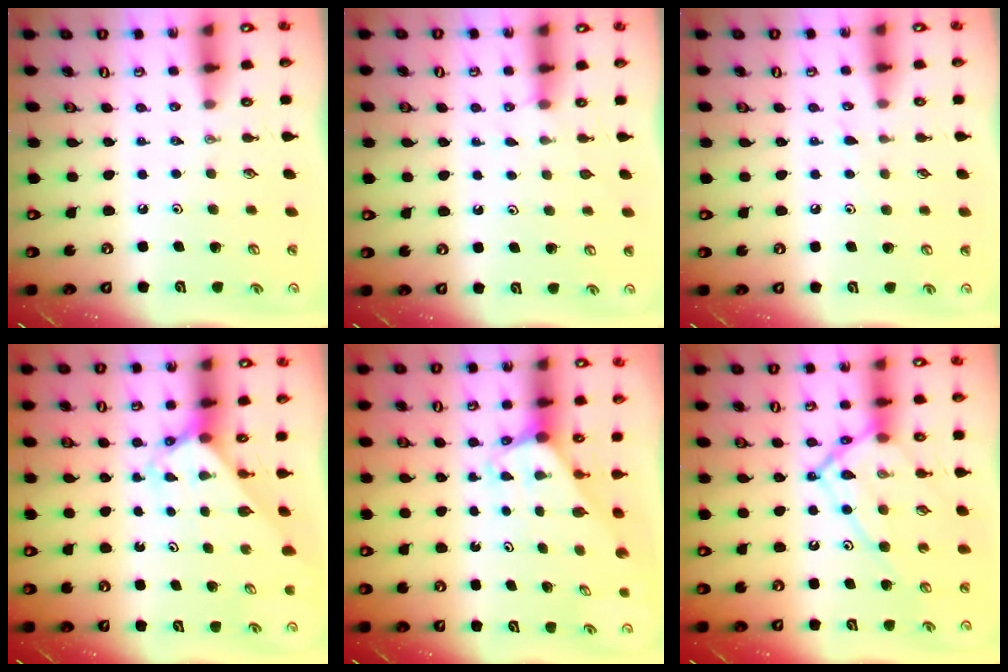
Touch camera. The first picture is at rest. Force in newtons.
{"total": 2.1, "press": 2.1, "slide": 0.3}
{"total": 3.8, "press": 3.8, "slide": 0.4}
{"total": 2.7, "press": 2.7, "slide": 0.2}
{"total": 1.8, "press": 1.8, "slide": 0.1}
{"total": 15.0, "press": 14.9, "slide": 1.7}